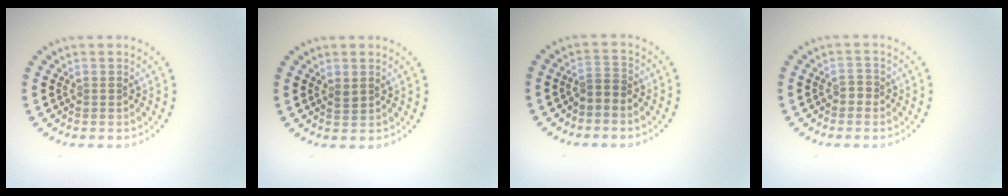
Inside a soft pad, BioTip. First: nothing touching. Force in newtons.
{"total": 0.8, "press": 0.8, "slide": 0.3}
{"total": 1.6, "press": 1.4, "slide": 0.9}
{"total": 1.0, "press": 0.9, "slide": 0.5}